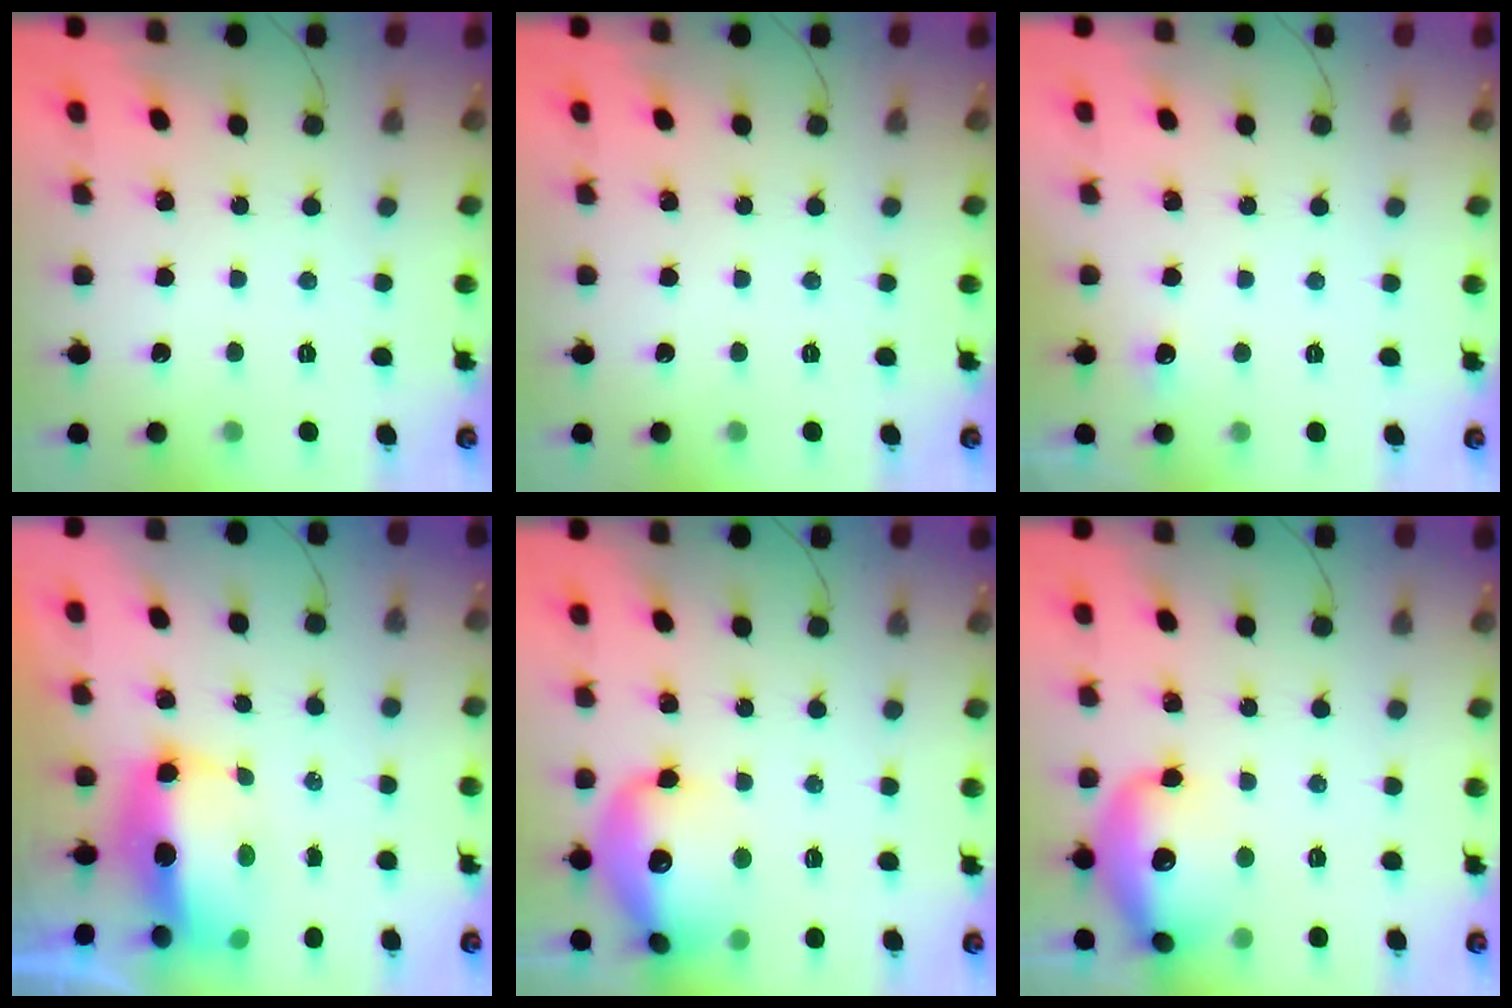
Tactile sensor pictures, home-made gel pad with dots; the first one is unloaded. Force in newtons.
{"total": 0.0}
{"total": 3.2, "press": 2.9, "slide": 1.4}
{"total": 10.5, "press": 10.2, "slide": 2.3}
{"total": 16.6, "press": 16.5, "slide": 1.9}
{"total": 17.5, "press": 16.8, "slide": 4.8}